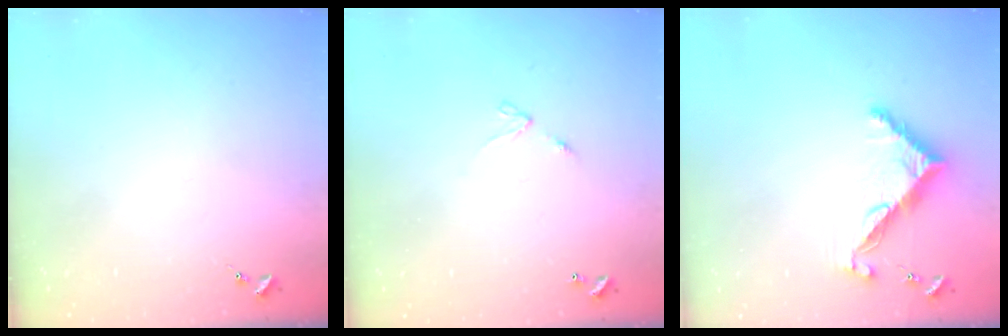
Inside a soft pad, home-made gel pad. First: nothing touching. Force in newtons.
{"total": 4.2, "press": 4.2, "slide": 0.4}
{"total": 7.9, "press": 7.9, "slide": 0.1}